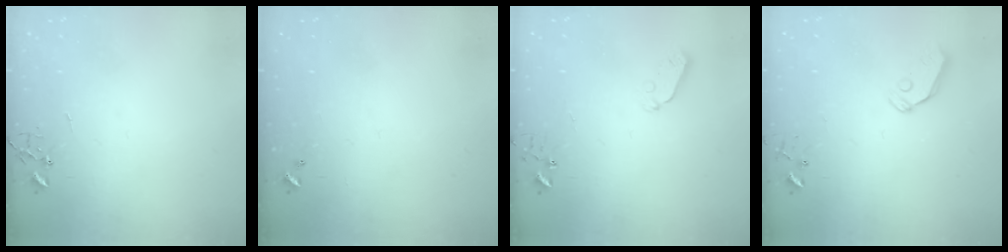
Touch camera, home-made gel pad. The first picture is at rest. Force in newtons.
{"total": 0.0}
{"total": 5.0, "press": 5.0, "slide": 0.4}
{"total": 6.0, "press": 6.0, "slide": 0.5}